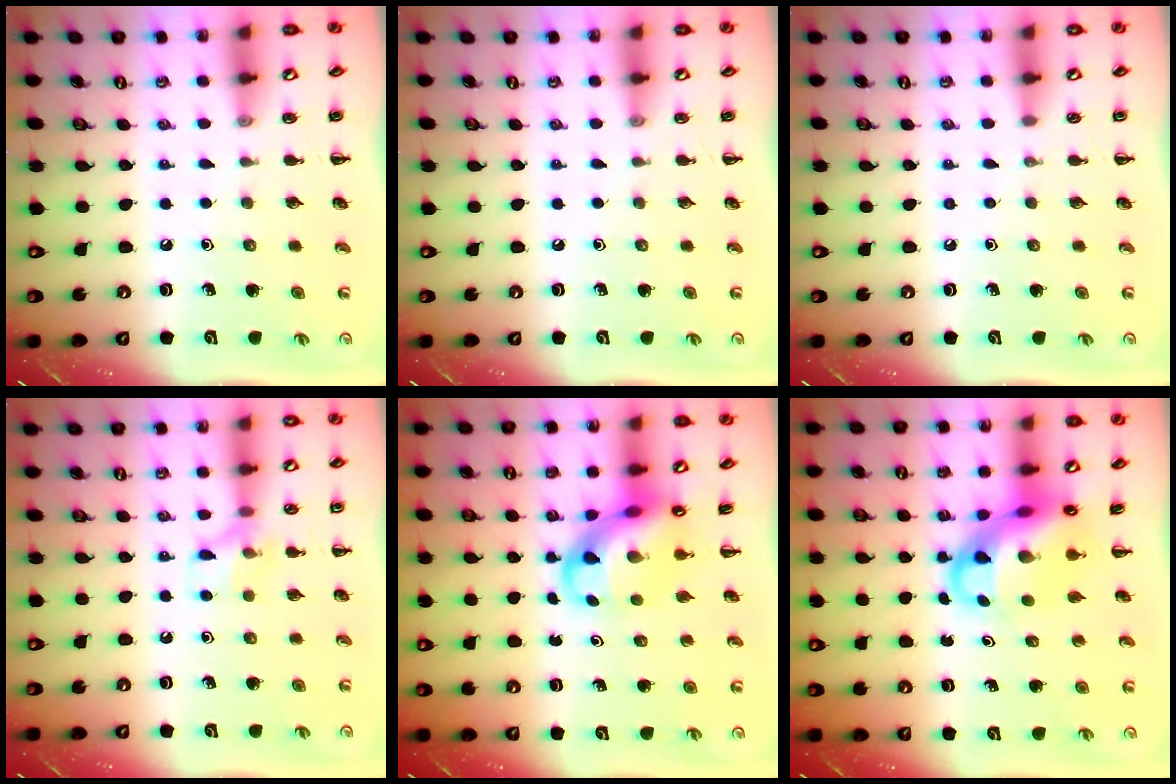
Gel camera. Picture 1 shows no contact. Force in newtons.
{"total": 0.0}
{"total": 0.0}
{"total": 8.4, "press": 8.3, "slide": 1.4}
{"total": 8.3, "press": 7.9, "slide": 2.3}
{"total": 11.0, "press": 10.6, "slide": 2.8}